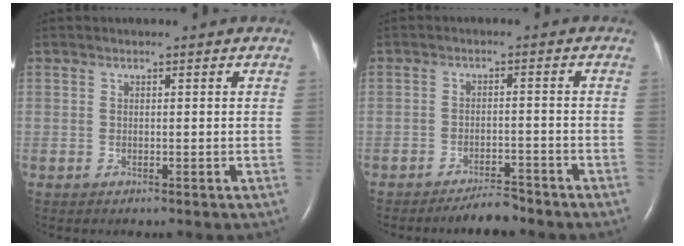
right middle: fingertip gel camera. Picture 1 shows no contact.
{"total": 3.7, "force": [-3.5, 0.6, 1.2], "torque": [-0.023, -0.007, -0.058]}